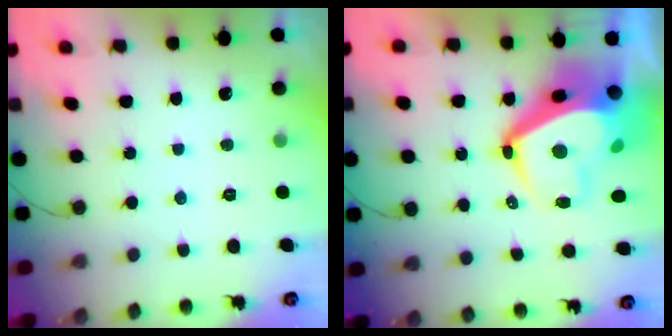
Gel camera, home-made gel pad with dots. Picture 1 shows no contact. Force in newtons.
{"total": 13.3, "press": 13.3, "slide": 1.2}